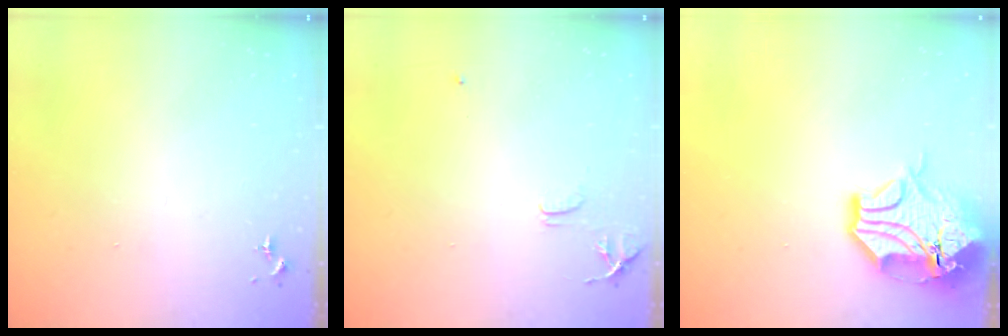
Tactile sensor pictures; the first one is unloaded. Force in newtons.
{"total": 7.1, "press": 7.0, "slide": 0.8}
{"total": 15.5, "press": 15.2, "slide": 2.5}